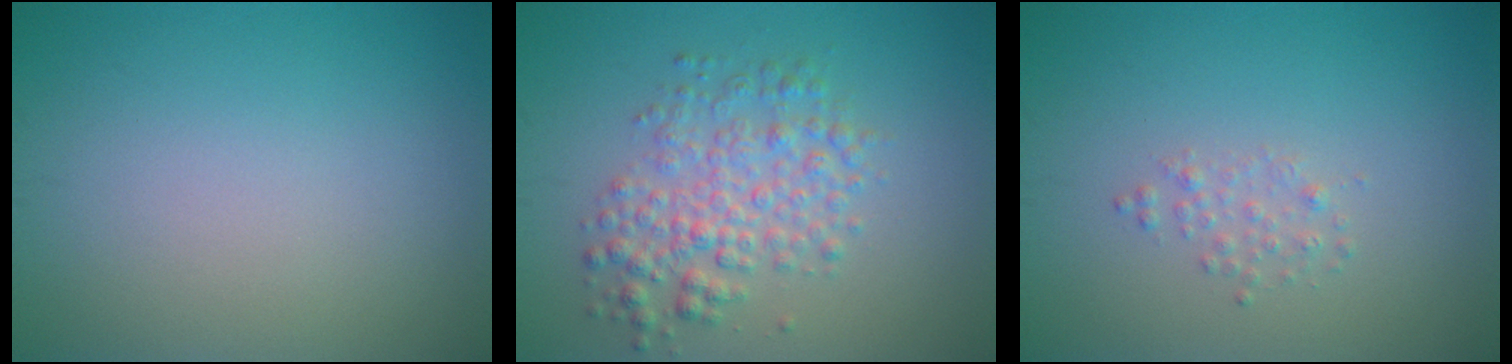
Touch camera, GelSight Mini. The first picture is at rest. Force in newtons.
{"total": 4.0, "press": 4.0, "slide": 0.0}
{"total": 1.0, "press": 1.0, "slide": 0.1}